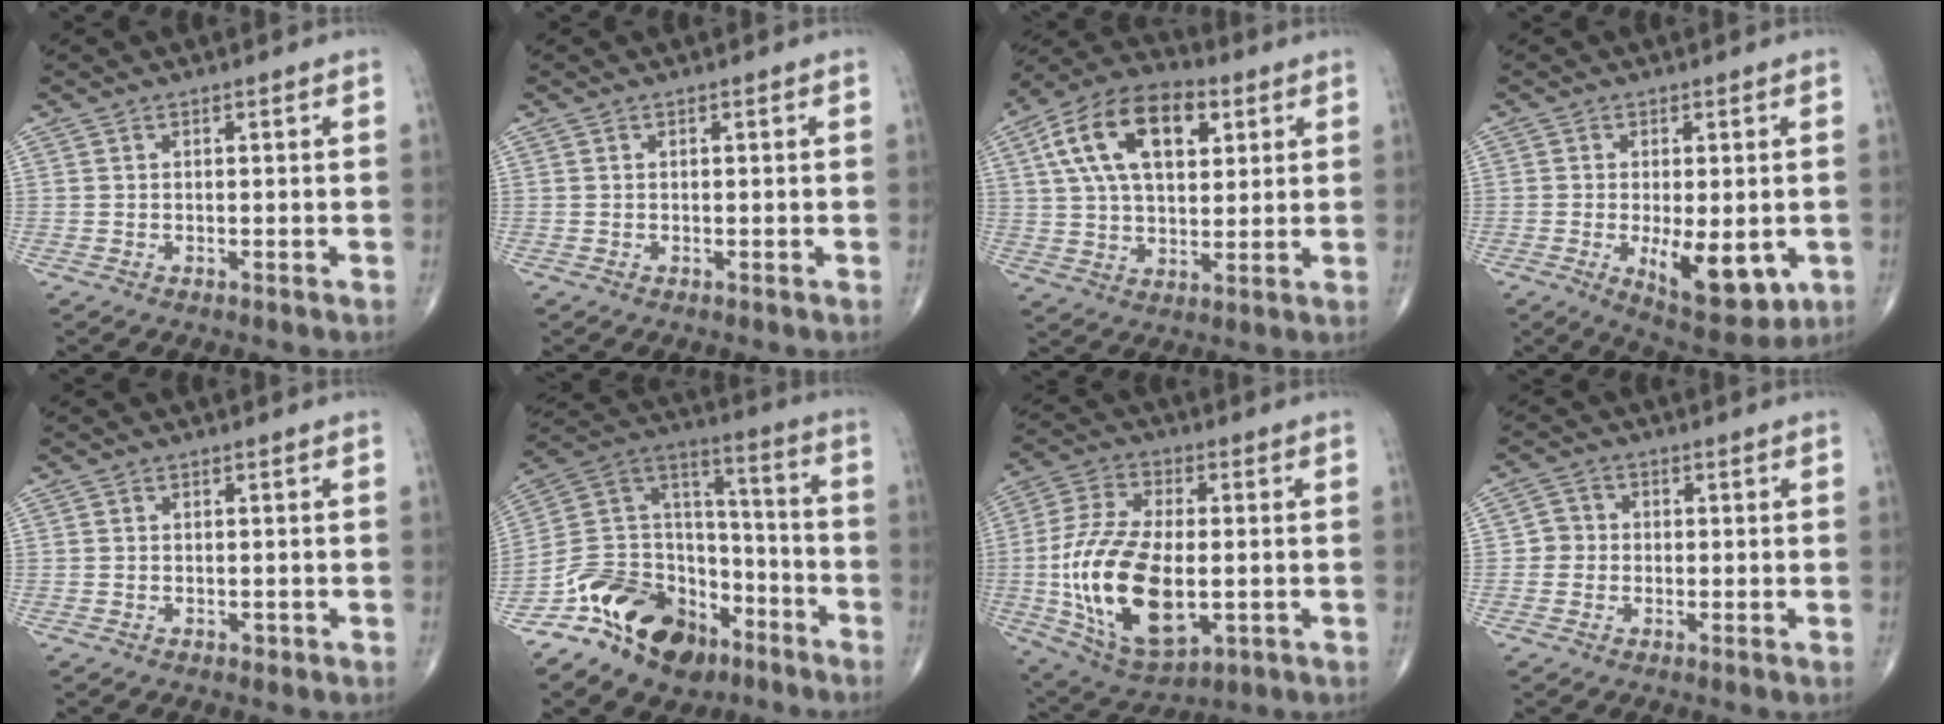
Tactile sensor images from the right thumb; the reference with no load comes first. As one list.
[{"total": 0.0}, {"total": 17.8, "force": [6.1, 10.0, 13.4], "torque": [-0.217, 0.005, 0.101]}, {"total": 11.5, "force": [-2.8, 5.1, 10.0], "torque": [-0.130, -0.019, -0.031]}, {"total": 0.7, "force": [-0.3, 0.5, 0.2], "torque": [-0.003, 0.001, -0.005]}, {"total": 21.6, "force": [-13.1, 13.1, 11.1], "torque": [-0.162, 0.097, -0.228]}, {"total": 20.8, "force": [-2.8, 10.6, 17.6], "torque": [-0.349, -0.006, -0.033]}, {"total": 3.4, "force": [-0.4, 3.2, 0.9], "torque": [0.005, 0.008, -0.016]}]